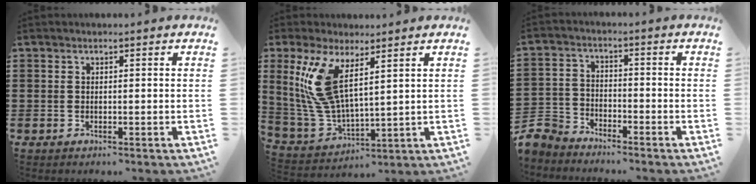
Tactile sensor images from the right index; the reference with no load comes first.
{"total": 10.5, "force": [4.3, 4.0, 8.8], "torque": [-0.228, -0.019, 0.070]}
{"total": 5.6, "force": [-5.3, 1.6, 0.6], "torque": [-0.038, 0.000, -0.115]}